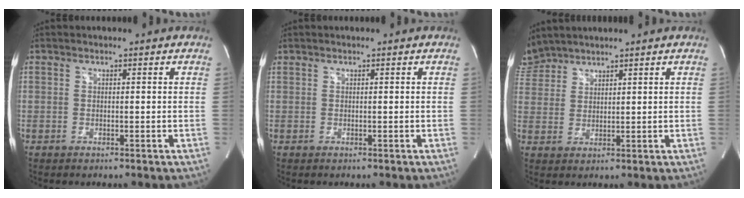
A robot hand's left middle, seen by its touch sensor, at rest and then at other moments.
{"total": 0.0}
{"total": 4.6, "force": [4.5, 1.0, 0.0], "torque": [-0.011, 0.017, 0.097]}